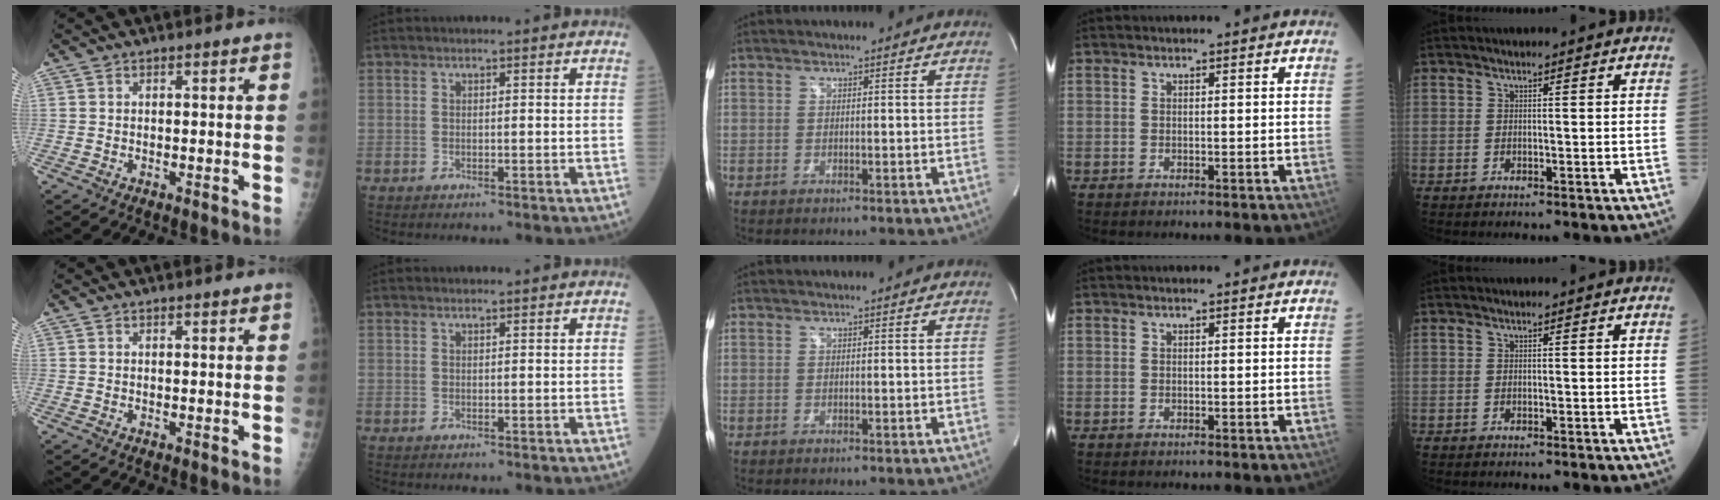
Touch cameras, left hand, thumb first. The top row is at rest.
{"thumb": {"total": 1.0, "force": [0.9, 0.2, 0.5], "torque": [-0.003, -0.001, 0.012]}, "index": {"total": 1.1, "force": [0.9, 0.1, 0.5], "torque": [-0.010, 0.011, 0.017]}}